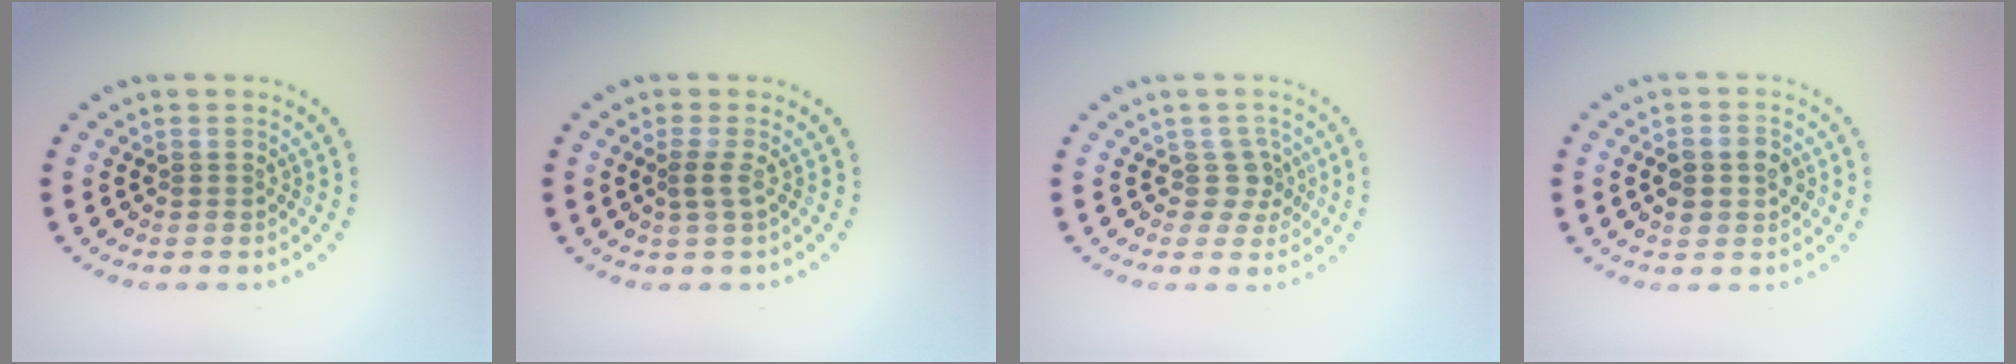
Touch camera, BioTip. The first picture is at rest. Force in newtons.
{"total": 1.3, "press": 0.9, "slide": 0.9}
{"total": 2.0, "press": 1.5, "slide": 1.3}
{"total": 2.8, "press": 2.8, "slide": 0.1}